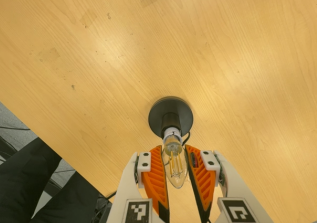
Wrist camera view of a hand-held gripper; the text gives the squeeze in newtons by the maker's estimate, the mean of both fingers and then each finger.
{"total": 10.7, "left": 9.8, "right": 11.5}